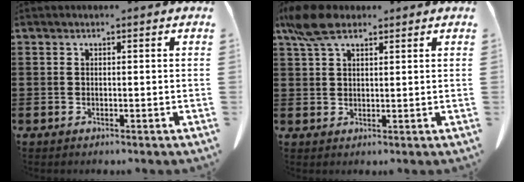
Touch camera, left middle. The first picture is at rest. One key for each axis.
{"total": 6.0, "fx": 3.9, "fy": 2.4, "fz": 3.8, "tx": -0.094, "ty": 0.000, "tz": 0.073}